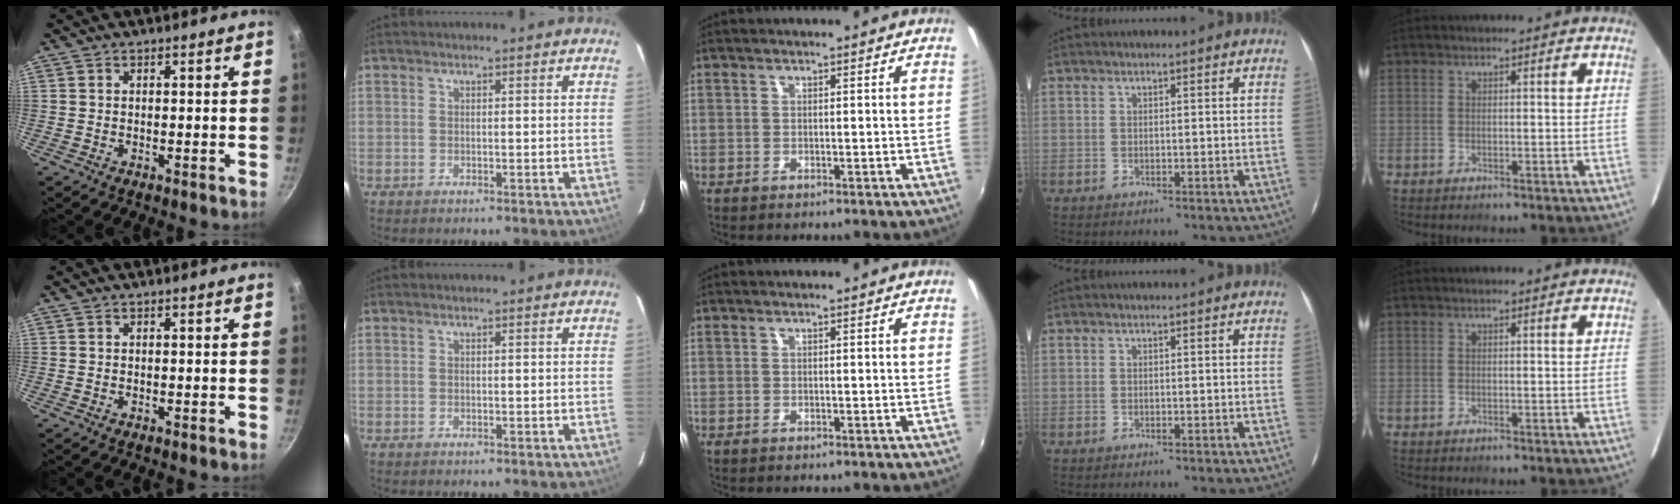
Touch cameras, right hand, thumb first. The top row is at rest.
{}